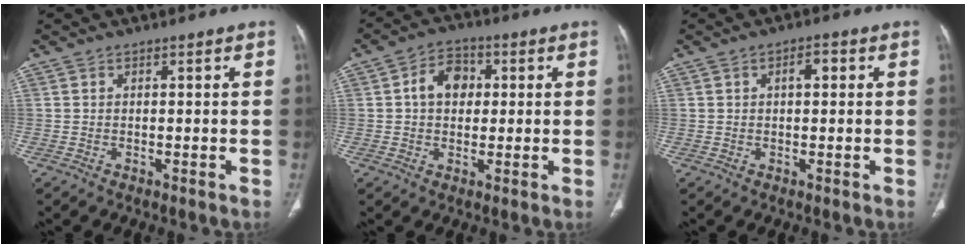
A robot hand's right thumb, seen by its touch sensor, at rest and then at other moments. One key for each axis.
{"total": 7.0, "fx": 1.1, "fy": 5.3, "fz": 4.5, "tx": -0.054, "ty": 0.012, "tz": 0.012}
{"total": 2.5, "fx": 0.6, "fy": 1.3, "fz": 2.1, "tx": -0.031, "ty": 0.008, "tz": 0.007}